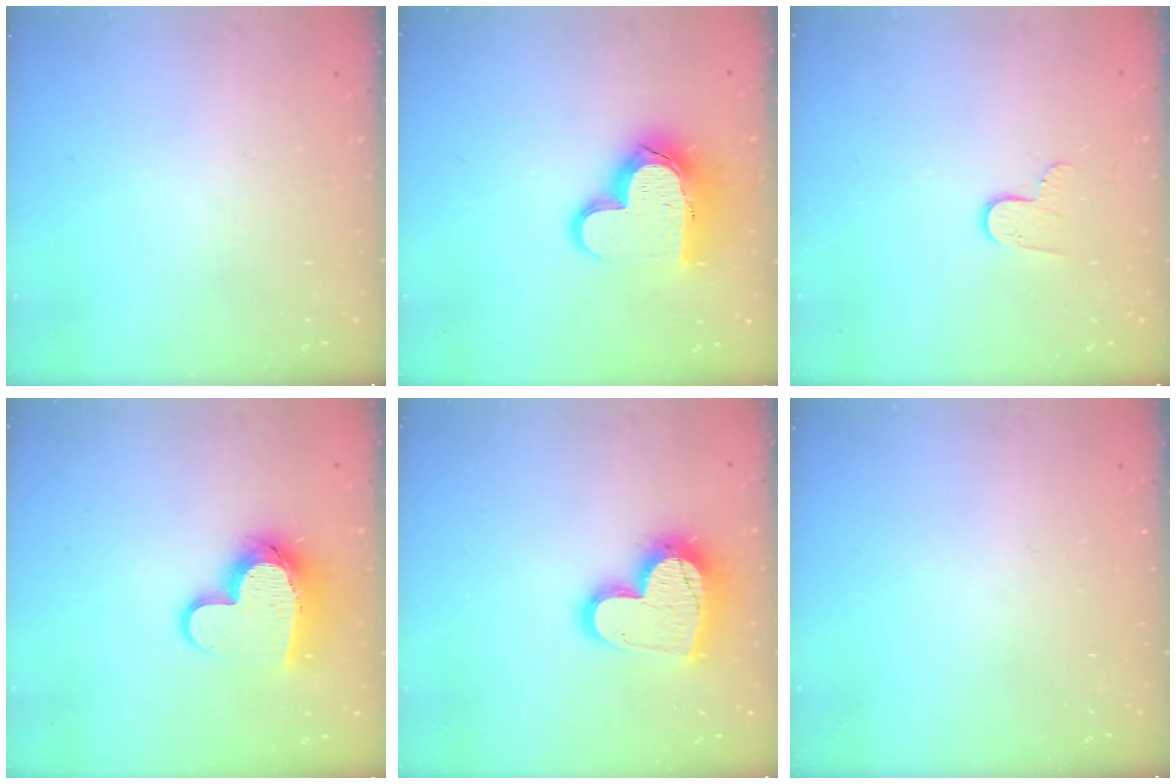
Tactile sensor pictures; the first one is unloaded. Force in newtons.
{"total": 15.5, "press": 15.5, "slide": 1.3}
{"total": 5.2, "press": 5.2, "slide": 0.4}
{"total": 13.2, "press": 13.2, "slide": 0.9}
{"total": 17.9, "press": 17.9, "slide": 1.5}
{"total": 0.0}